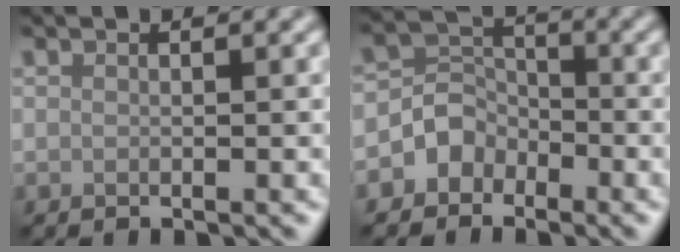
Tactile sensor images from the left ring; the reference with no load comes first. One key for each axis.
{"total": 2.8, "fx": -1.6, "fy": 2.3, "fz": 0.5, "tx": 0.002, "ty": 0.010, "tz": -0.035}